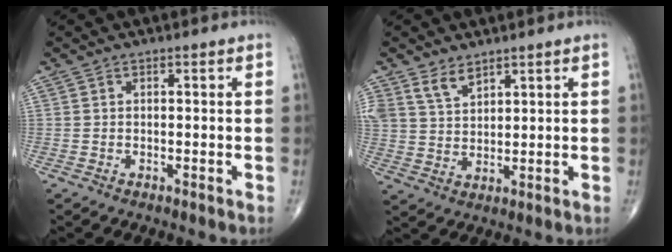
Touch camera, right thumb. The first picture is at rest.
{"total": 4.8, "force": [3.6, 2.5, 2.0], "torque": [-0.027, -0.022, 0.078]}